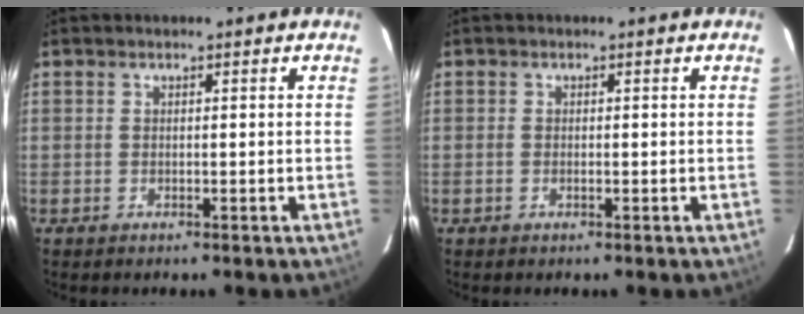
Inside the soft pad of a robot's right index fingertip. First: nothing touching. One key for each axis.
{"total": 0.7, "fx": -0.3, "fy": 0.3, "fz": 0.6, "tx": -0.012, "ty": 0.000, "tz": -0.007}